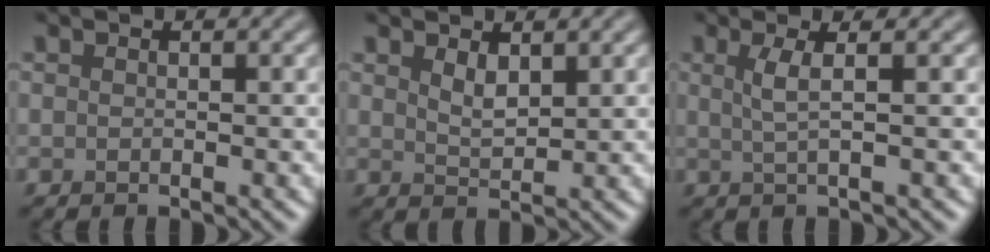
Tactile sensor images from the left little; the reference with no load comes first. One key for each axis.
{"total": 1.8, "fx": 1.2, "fy": 0.7, "fz": 1.1, "tx": -0.024, "ty": -0.003, "tz": 0.026}
{"total": 2.4, "fx": 0.5, "fy": 0.6, "fz": 2.2, "tx": -0.040, "ty": 0.000, "tz": 0.006}